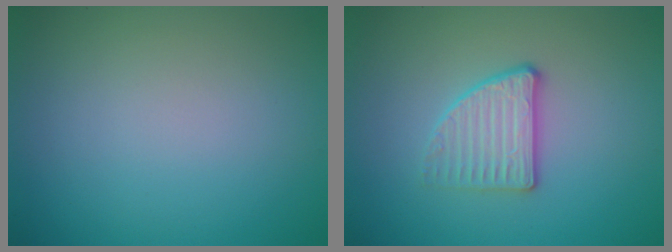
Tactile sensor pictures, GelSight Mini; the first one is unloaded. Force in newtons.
{"total": 2.8, "press": 2.5, "slide": 1.2}